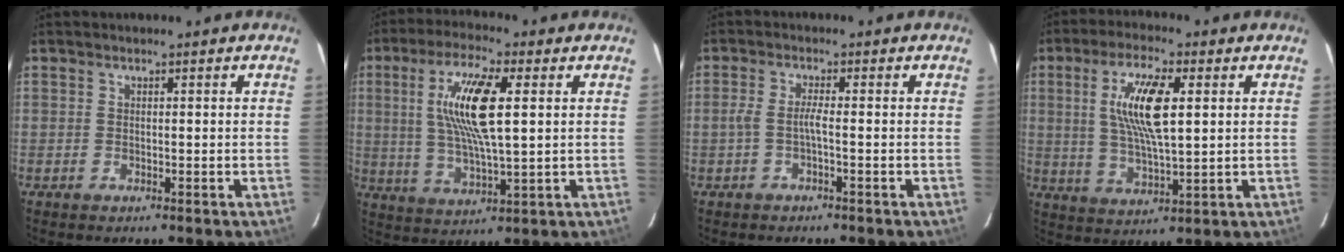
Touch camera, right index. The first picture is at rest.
{"total": 13.1, "force": [2.8, 2.9, 12.4], "torque": [-0.242, 0.004, 0.054]}
{"total": 2.3, "force": [-1.1, -0.2, 2.0], "torque": [-0.042, 0.002, -0.019]}
{"total": 11.3, "force": [2.6, 3.1, 10.6], "torque": [-0.205, 0.004, 0.051]}